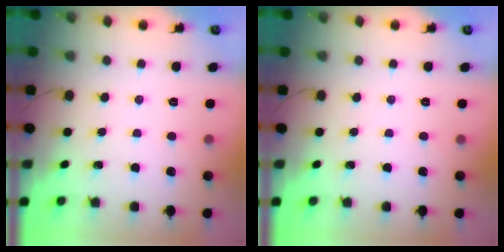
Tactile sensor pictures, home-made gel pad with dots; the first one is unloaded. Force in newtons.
{"total": 0.0}